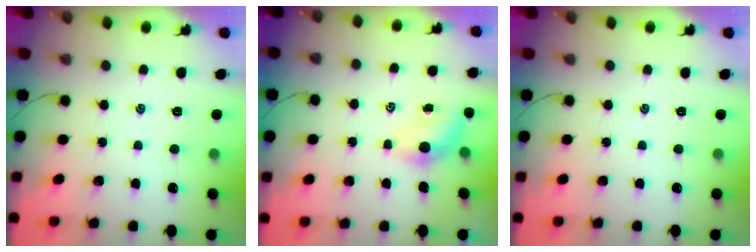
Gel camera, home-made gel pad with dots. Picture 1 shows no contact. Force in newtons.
{"total": 3.8, "press": 3.7, "slide": 0.8}
{"total": 0.0}